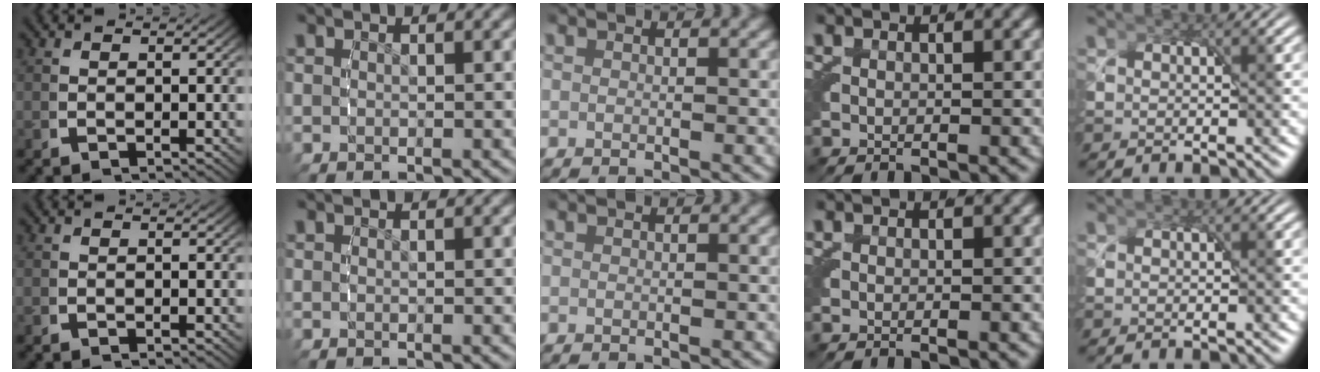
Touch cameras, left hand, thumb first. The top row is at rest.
{}